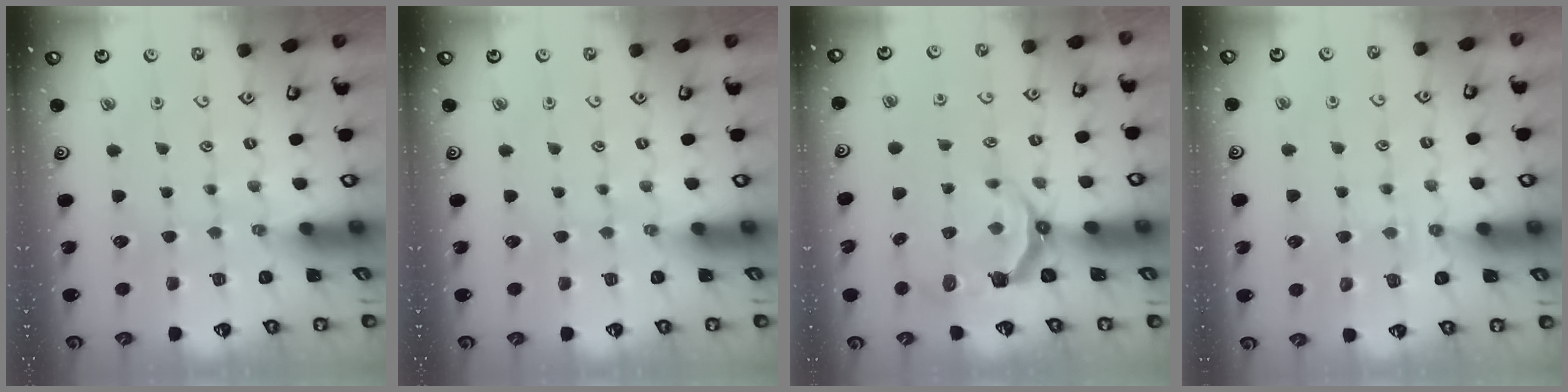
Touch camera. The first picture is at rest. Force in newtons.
{"total": 0.0}
{"total": 5.3, "press": 3.5, "slide": 4.0}
{"total": 5.9, "press": 5.8, "slide": 1.0}